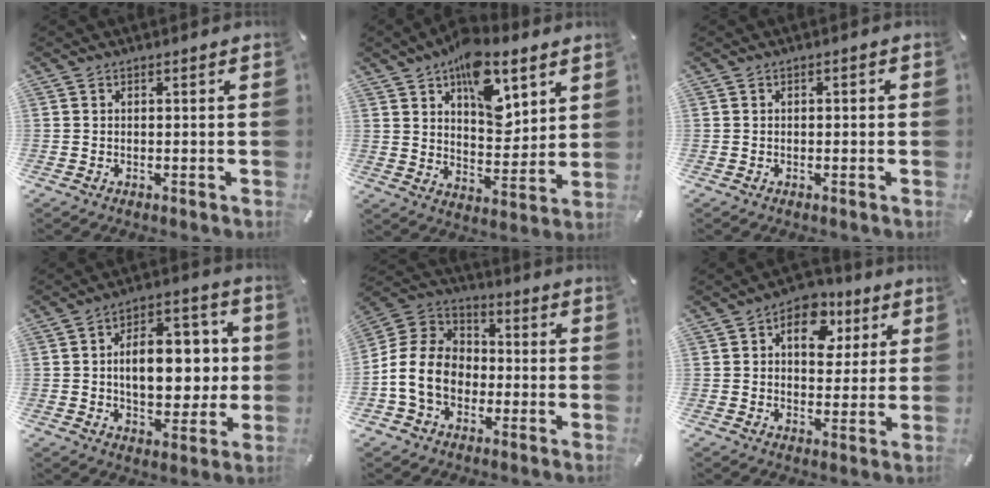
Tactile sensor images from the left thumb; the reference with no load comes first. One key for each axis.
{"total": 15.2, "fx": 8.3, "fy": 8.5, "fz": 9.6, "tx": -0.124, "ty": -0.044, "tz": 0.143}
{"total": 0.8, "fx": -0.4, "fy": 0.5, "fz": 0.5, "tx": -0.009, "ty": 0.002, "tz": -0.008}
{"total": 15.1, "fx": 0.5, "fy": 9.7, "fz": 11.6, "tx": -0.155, "ty": 0.008, "tz": 0.011}
{"total": 12.7, "fx": -3.2, "fy": 10.4, "fz": 6.6, "tx": -0.154, "ty": 0.024, "tz": -0.059}
{"total": 10.4, "fx": 3.5, "fy": 7.5, "fz": 6.3, "tx": -0.073, "ty": -0.010, "tz": 0.055}